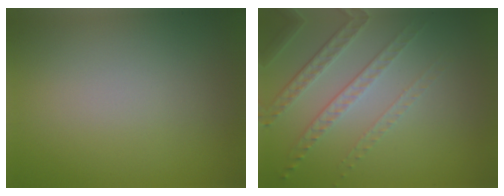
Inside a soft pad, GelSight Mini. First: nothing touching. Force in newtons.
{"total": 4.6, "press": 3.1, "slide": 3.4}